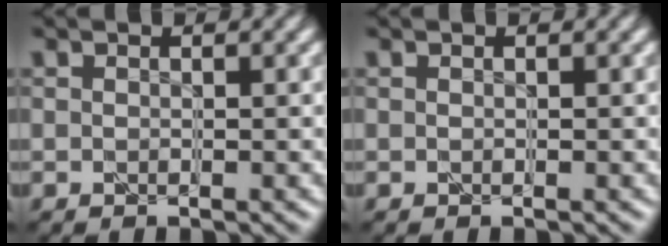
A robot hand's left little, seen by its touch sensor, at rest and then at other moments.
{"total": 0.0}